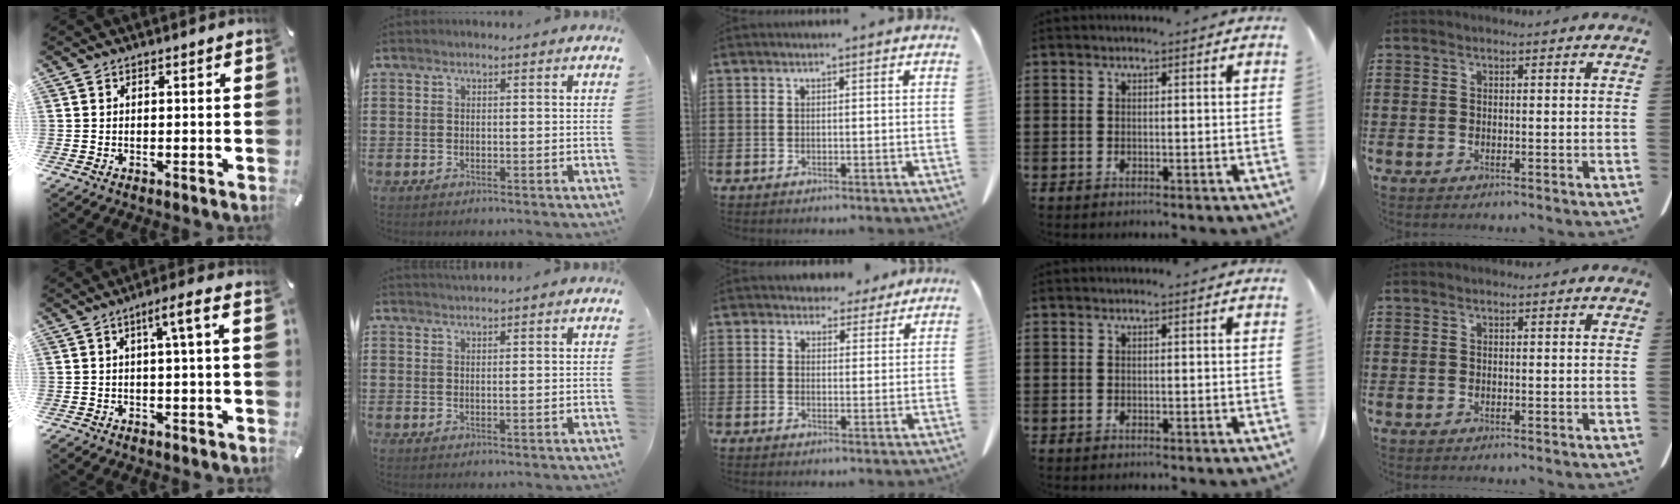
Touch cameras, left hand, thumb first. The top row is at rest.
{"thumb": {"total": 5.5, "force": [0.1, 0.7, 5.4], "torque": [-0.104, 0.007, -0.004]}, "index": {"total": 1.1, "force": [1.0, -0.1, 0.5], "torque": [-0.009, 0.000, 0.019]}, "middle": {"total": 4.0, "force": [3.5, 1.8, 0.7], "torque": [-0.008, -0.008, 0.064]}}